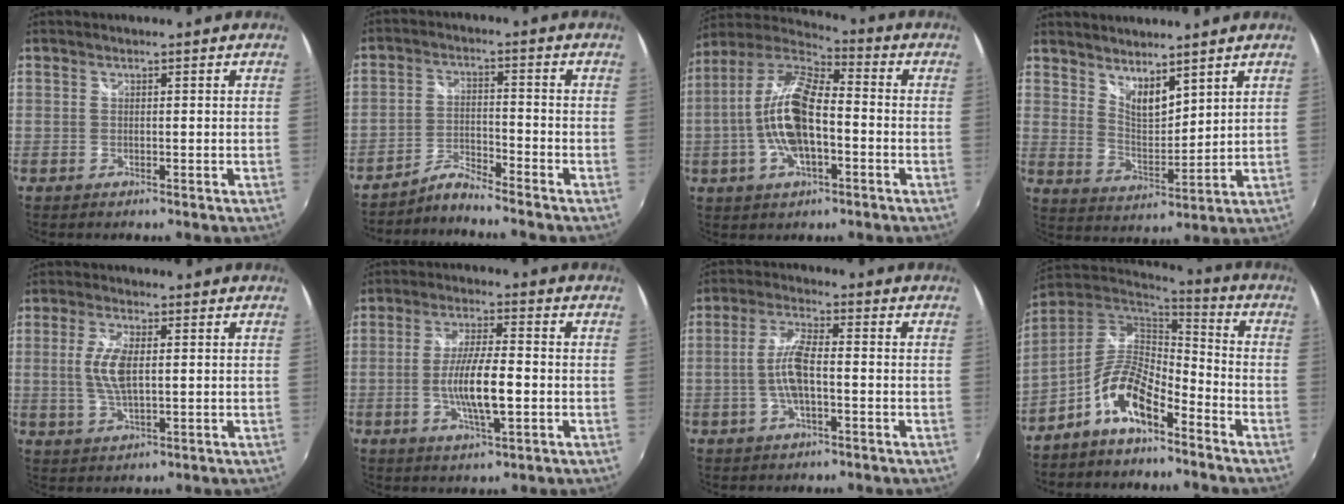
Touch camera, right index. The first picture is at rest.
{"total": 4.4, "force": [-4.3, -0.8, 0.5], "torque": [-0.018, 0.010, -0.085]}
{"total": 15.0, "force": [-2.8, 6.0, 13.5], "torque": [-0.268, 0.007, -0.058]}
{"total": 7.2, "force": [5.7, 2.3, 3.7], "torque": [-0.055, -0.007, 0.104]}
{"total": 6.5, "force": [0.6, 2.6, 5.9], "torque": [-0.120, 0.000, 0.014]}
{"total": 9.6, "force": [-2.0, 1.9, 9.2], "torque": [-0.174, -0.006, -0.036]}
{"total": 7.1, "force": [-1.5, 2.0, 6.6], "torque": [-0.135, 0.006, -0.029]}
{"total": 10.9, "force": [-6.6, 4.0, 7.8], "torque": [-0.163, 0.012, -0.125]}